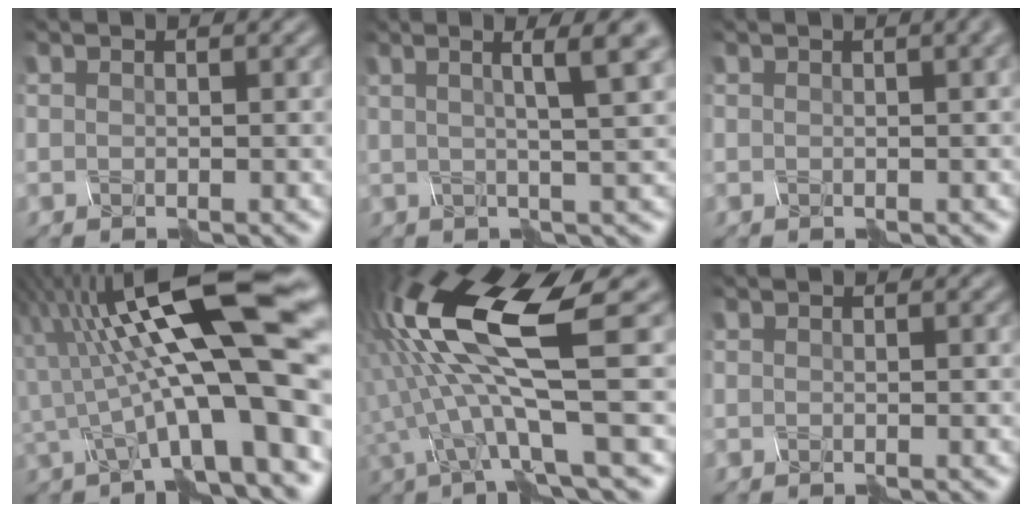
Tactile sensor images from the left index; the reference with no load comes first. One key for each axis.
{"total": 4.2, "fx": 0.7, "fy": -0.3, "fz": 4.1, "tx": -0.061, "ty": -0.006, "tz": 0.039}
{"total": 5.4, "fx": 2.5, "fy": 2.6, "fz": 4.0, "tx": -0.004, "ty": 0.033, "tz": 0.021}
{"total": 11.7, "fx": -1.0, "fy": 2.0, "fz": 11.5, "tx": -0.191, "ty": -0.001, "tz": 0.014}
{"total": 8.9, "fx": -0.9, "fy": 0.8, "fz": 8.9, "tx": -0.206, "ty": -0.010, "tz": 0.022}
{"total": 0.0}